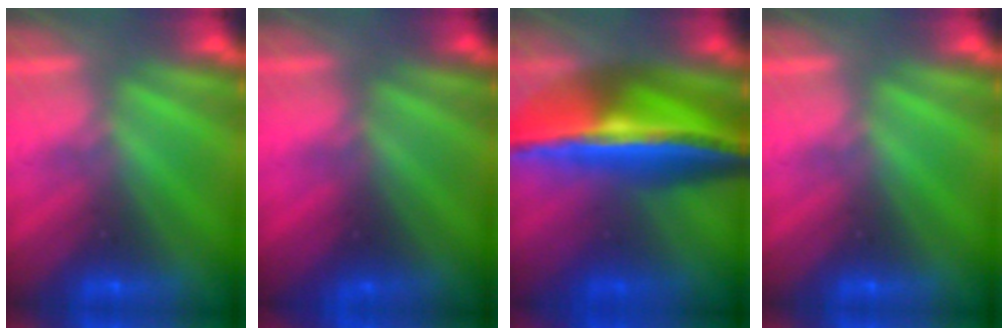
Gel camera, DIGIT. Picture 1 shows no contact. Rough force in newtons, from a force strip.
{"total": 2.0}
{"total": 5.8}
{"total": 0.0}